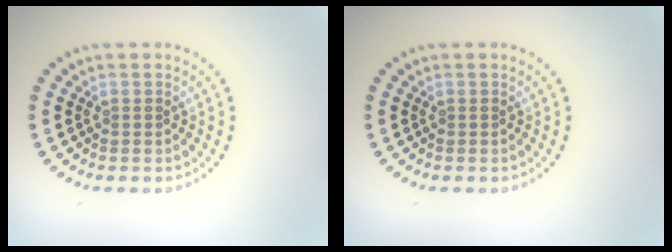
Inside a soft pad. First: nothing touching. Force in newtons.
{"total": 0.0}